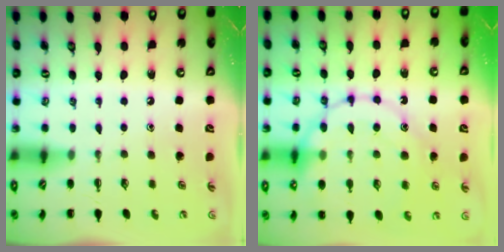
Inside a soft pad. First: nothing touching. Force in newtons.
{"total": 19.5, "press": 19.4, "slide": 1.7}